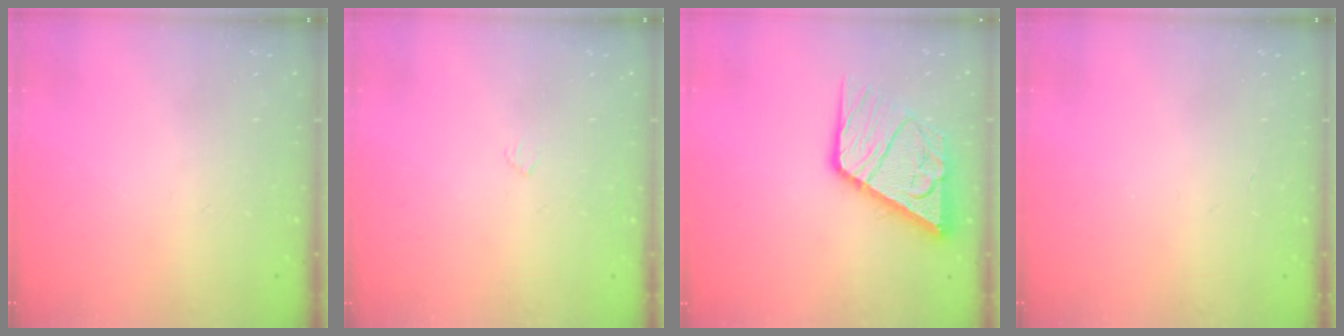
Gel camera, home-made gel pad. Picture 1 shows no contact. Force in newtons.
{"total": 2.4, "press": 2.4, "slide": 0.3}
{"total": 14.2, "press": 14.1, "slide": 1.7}
{"total": 0.0}